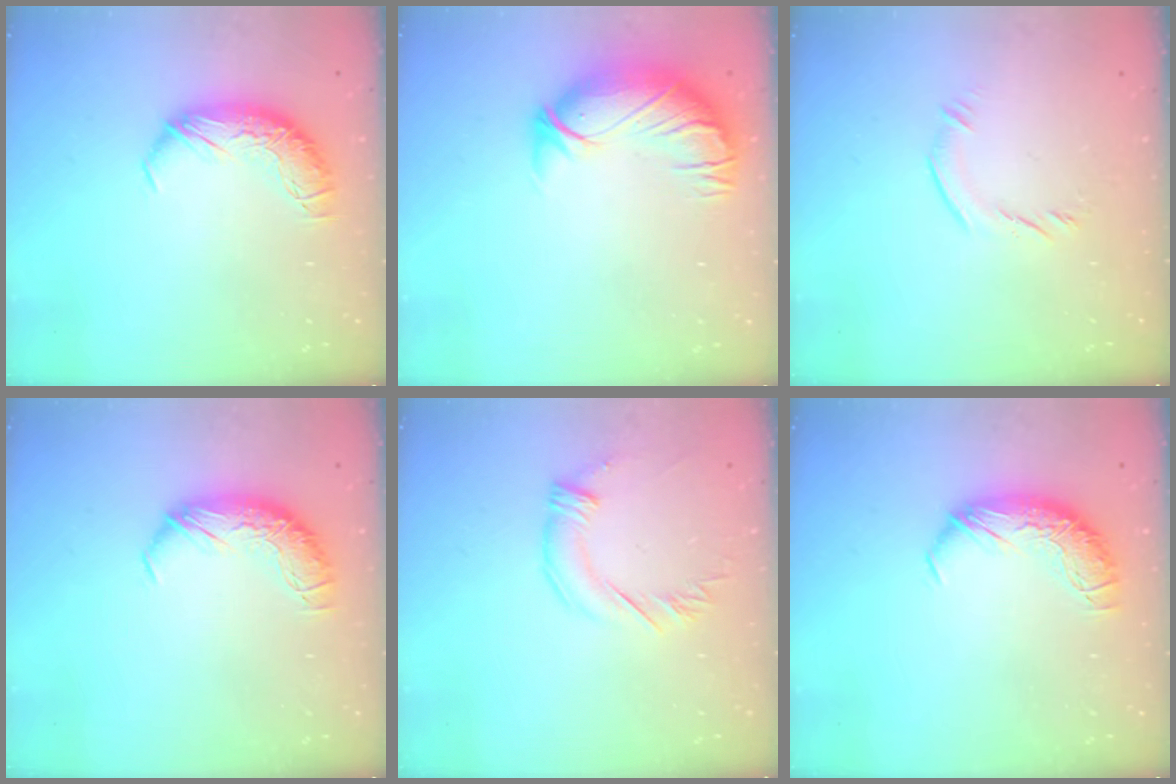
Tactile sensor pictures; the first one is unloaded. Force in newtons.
{"total": 2.9, "press": 0.4, "slide": 2.9}
{"total": 4.6, "press": 4.4, "slide": 1.3}
{"total": 0.0}
{"total": 2.4, "press": 2.2, "slide": 1.0}
{"total": 0.0}